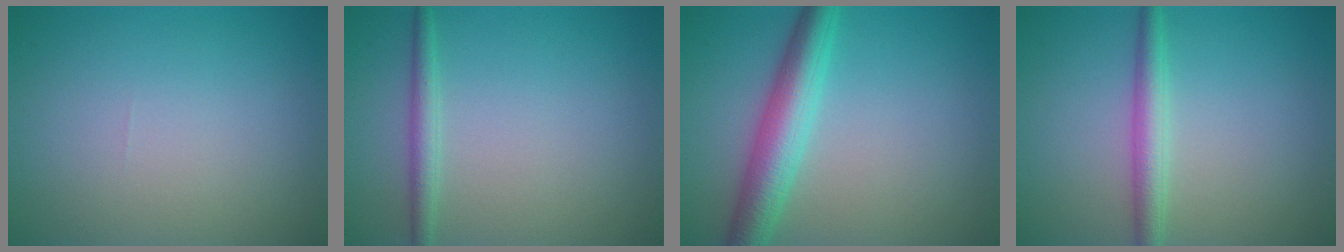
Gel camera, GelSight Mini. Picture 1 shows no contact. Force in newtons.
{"total": 1.8, "press": 1.8, "slide": 0.1}
{"total": 5.2, "press": 5.2, "slide": 0.0}
{"total": 2.7, "press": 2.7, "slide": 0.0}